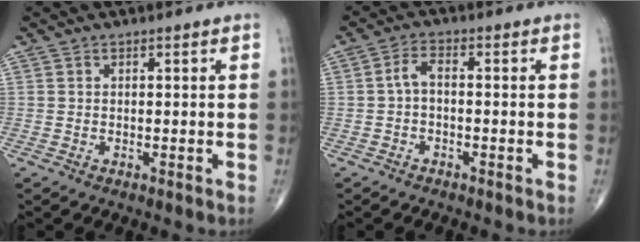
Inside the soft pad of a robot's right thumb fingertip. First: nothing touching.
{"total": 2.9, "force": [-0.5, 1.4, 2.5], "torque": [-0.046, 0.015, -0.015]}